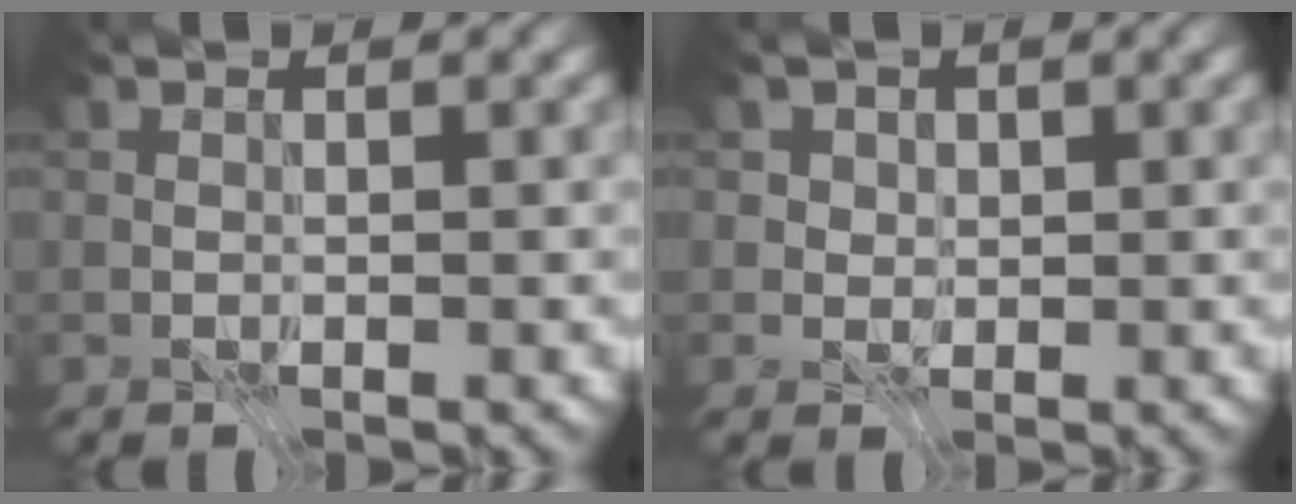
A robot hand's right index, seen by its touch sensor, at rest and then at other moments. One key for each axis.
{"total": 2.6, "fx": 1.1, "fy": 2.2, "fz": 0.9, "tx": -0.028, "ty": -0.006, "tz": 0.023}